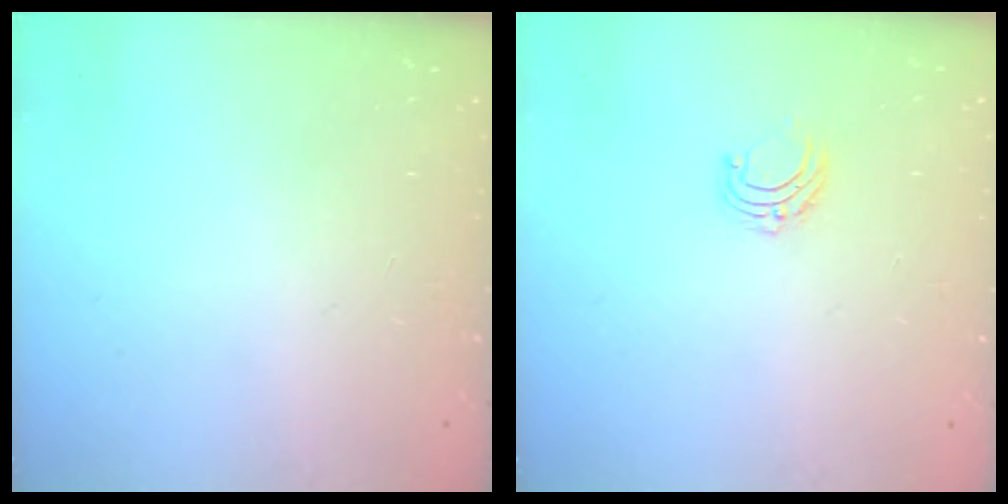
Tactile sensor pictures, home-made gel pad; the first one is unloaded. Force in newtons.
{"total": 5.3, "press": 5.3, "slide": 0.5}